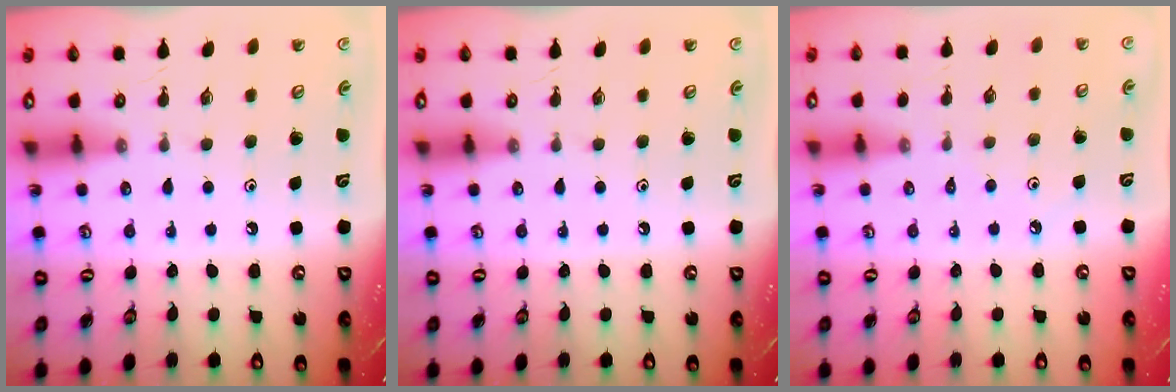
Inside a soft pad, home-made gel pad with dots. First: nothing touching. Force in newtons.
{"total": 0.0}
{"total": 0.8, "press": 0.7, "slide": 0.3}